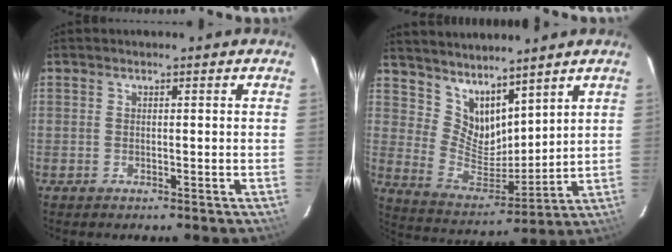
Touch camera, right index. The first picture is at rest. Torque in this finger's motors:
{"motor_torque": [0.20, 0.31, 0.09, 0.02]}